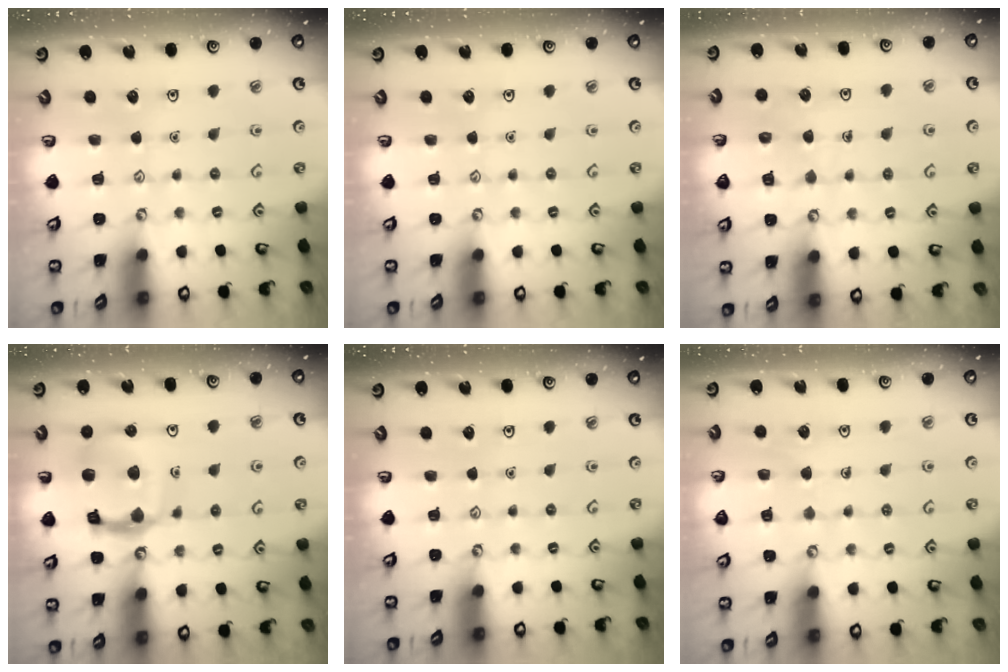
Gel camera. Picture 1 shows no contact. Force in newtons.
{"total": 0.0}
{"total": 5.4, "press": 5.4, "slide": 0.4}
{"total": 14.9, "press": 14.8, "slide": 1.6}
{"total": 0.0}
{"total": 4.6, "press": 4.6, "slide": 0.4}